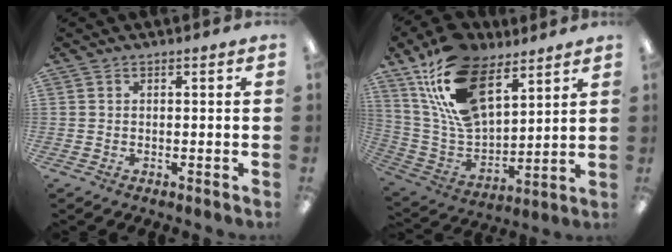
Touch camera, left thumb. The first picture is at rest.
{"total": 21.0, "force": [12.2, 11.3, 12.8], "torque": [-0.276, -0.049, 0.225]}